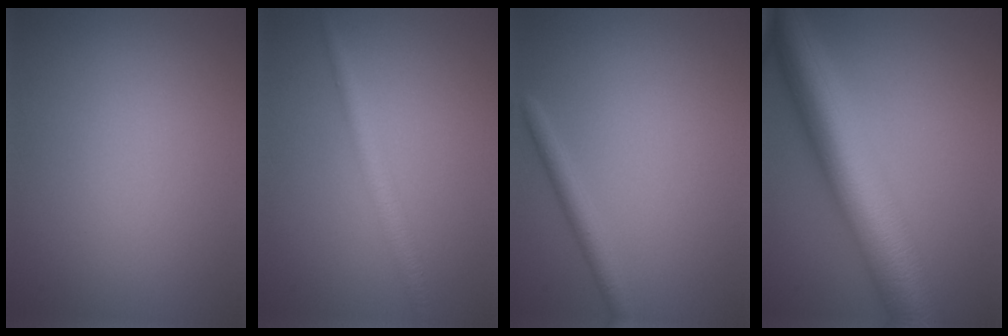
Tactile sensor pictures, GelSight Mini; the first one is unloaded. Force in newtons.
{"total": 2.5, "press": 2.5, "slide": 0.0}
{"total": 1.9, "press": 1.9, "slide": 0.2}
{"total": 11.6, "press": 11.6, "slide": 0.2}